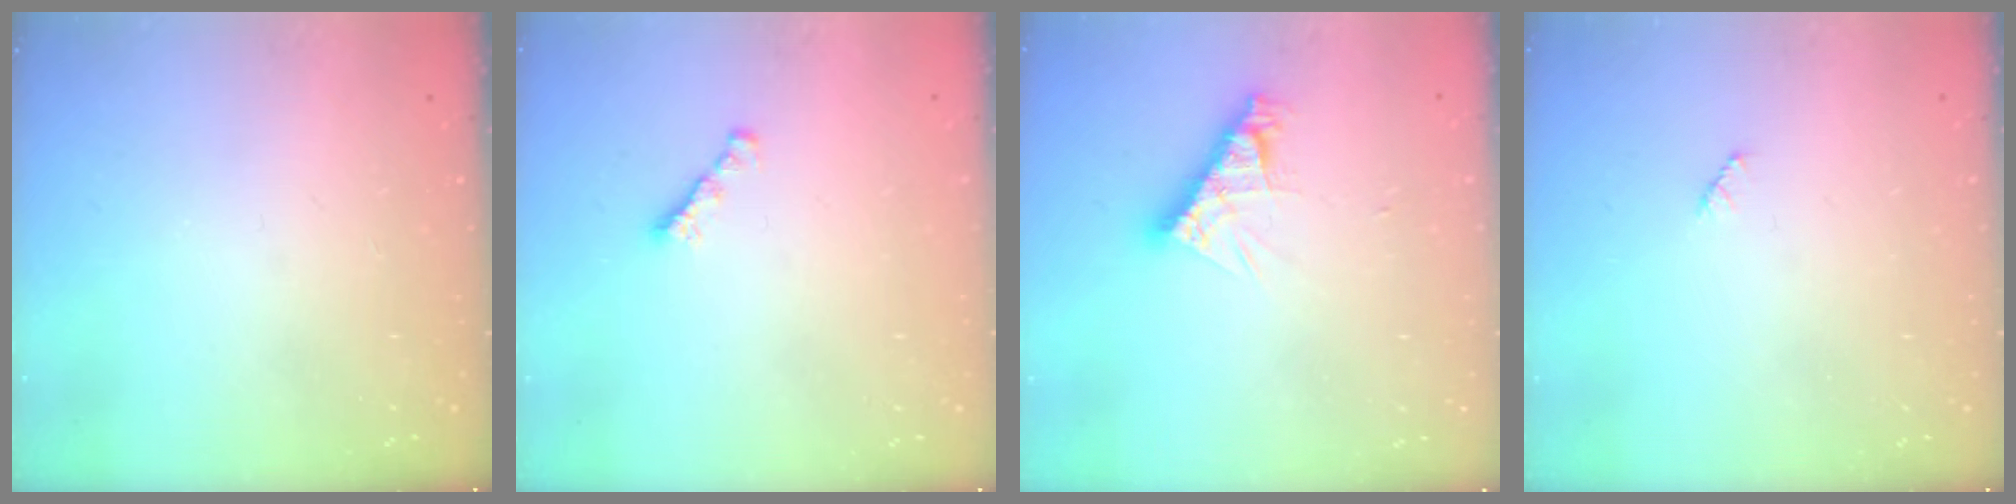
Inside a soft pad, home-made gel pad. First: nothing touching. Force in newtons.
{"total": 1.6, "press": 1.5, "slide": 0.5}
{"total": 9.0, "press": 8.9, "slide": 0.8}
{"total": 2.5, "press": 2.5, "slide": 0.3}